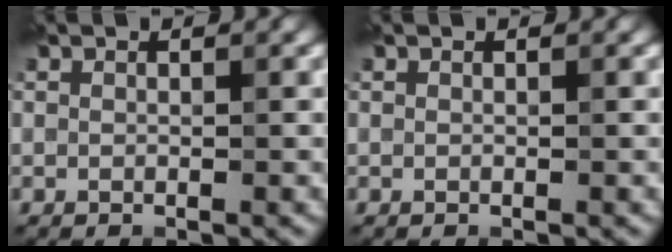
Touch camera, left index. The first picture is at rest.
{"total": 0.0}